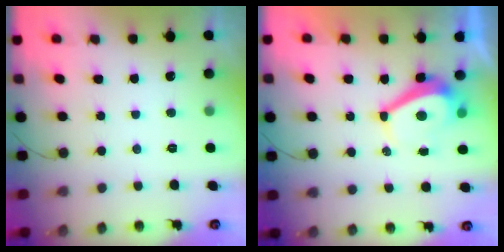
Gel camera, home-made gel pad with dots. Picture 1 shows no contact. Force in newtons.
{"total": 4.9, "press": 4.9, "slide": 0.2}